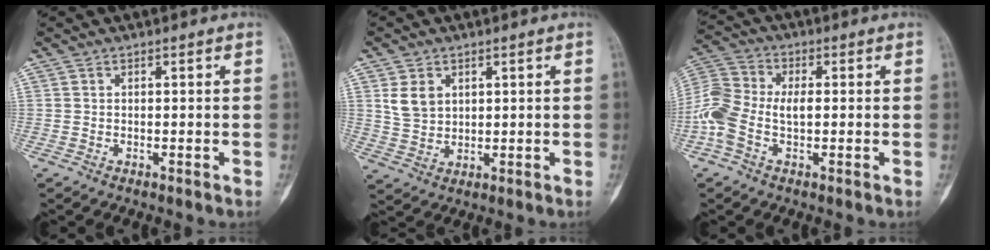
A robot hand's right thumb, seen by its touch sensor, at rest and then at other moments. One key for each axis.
{"total": 5.4, "fx": 2.0, "fy": 4.1, "fz": 2.9, "tx": -0.042, "ty": -0.008, "tz": 0.046}
{"total": 9.7, "fx": -1.3, "fy": 5.7, "fz": 7.8, "tx": -0.175, "ty": 0.030, "tz": -0.034}